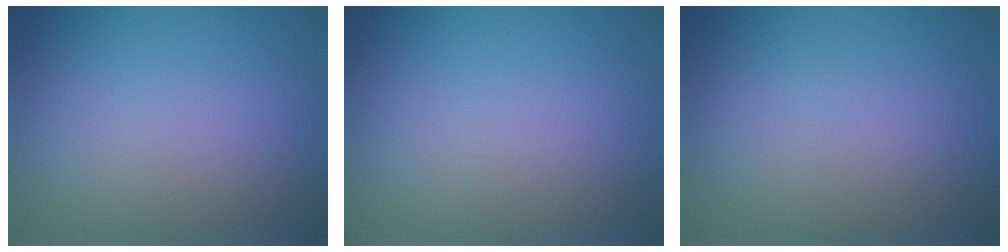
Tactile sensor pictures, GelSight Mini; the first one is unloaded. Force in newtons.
{"total": 0.0}
{"total": 0.0}